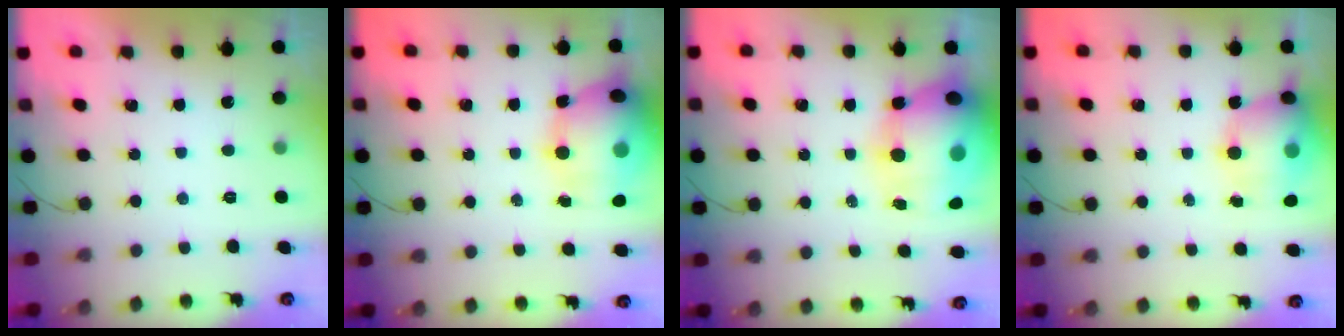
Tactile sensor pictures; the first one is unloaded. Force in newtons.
{"total": 20.4, "press": 20.0, "slide": 4.3}
{"total": 24.9, "press": 24.3, "slide": 5.7}
{"total": 13.3, "press": 12.9, "slide": 3.2}